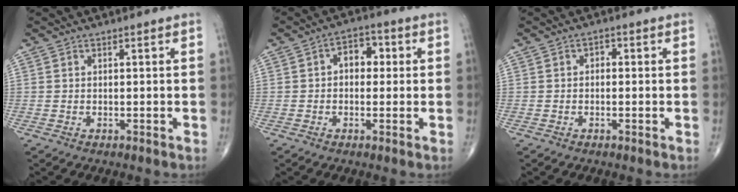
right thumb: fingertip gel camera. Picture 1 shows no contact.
{"total": 5.3, "force": [0.6, 3.6, 3.8], "torque": [-0.033, 0.015, 0.000]}
{"total": 1.0, "force": [0.0, 0.7, 0.7], "torque": [-0.003, 0.003, -0.006]}